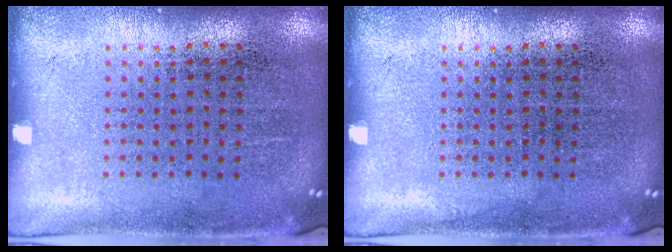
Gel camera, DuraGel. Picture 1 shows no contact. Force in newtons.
{"total": 0.0}